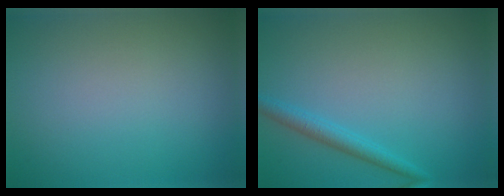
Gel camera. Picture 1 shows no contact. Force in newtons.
{"total": 1.9, "press": 1.9, "slide": 0.2}